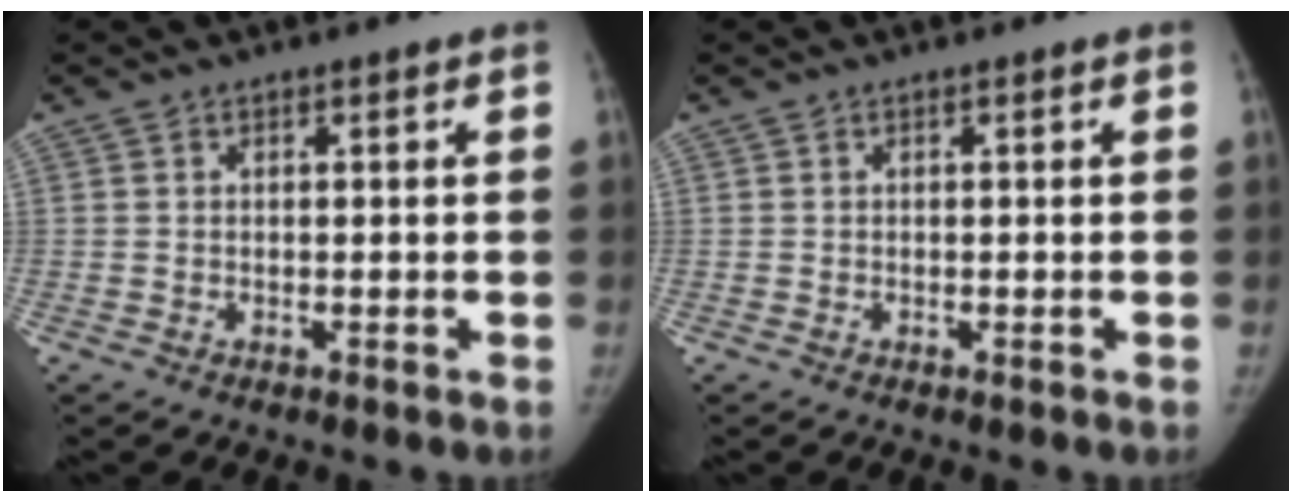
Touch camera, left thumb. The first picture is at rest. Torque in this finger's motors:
{"motor_torque": [-0.08, 0.20, 0.43, 0.05, 0.06]}